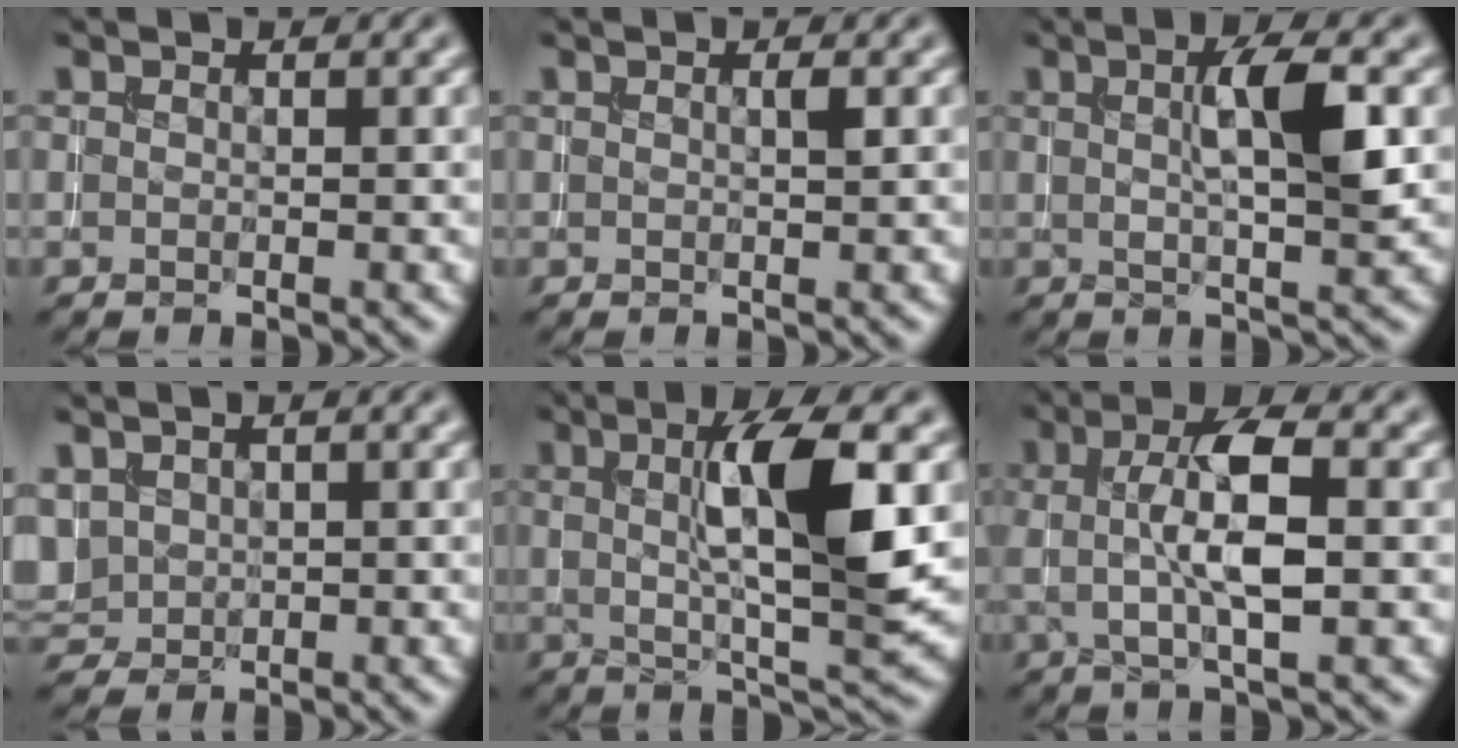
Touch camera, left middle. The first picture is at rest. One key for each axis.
{"total": 0.7, "fx": 0.2, "fy": -0.1, "fz": 0.7, "tx": -0.011, "ty": 0.001, "tz": 0.002}
{"total": 5.1, "fx": 1.0, "fy": 1.0, "fz": 4.9, "tx": -0.078, "ty": 0.006, "tz": 0.015}
{"total": 2.6, "fx": 0.6, "fy": 2.1, "fz": 1.4, "tx": -0.034, "ty": 0.002, "tz": 0.017}
{"total": 8.5, "fx": 1.5, "fy": 1.8, "fz": 8.2, "tx": -0.120, "ty": 0.000, "tz": 0.028}
{"total": 5.7, "fx": 0.4, "fy": 1.4, "fz": 5.5, "tx": -0.095, "ty": 0.007, "tz": 0.002}